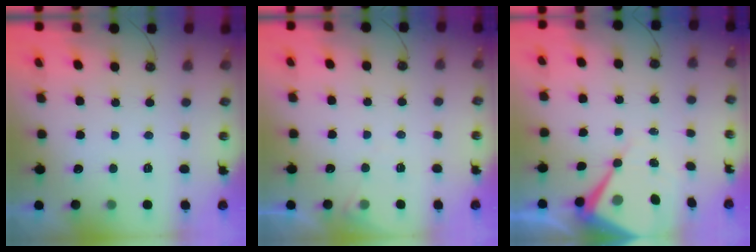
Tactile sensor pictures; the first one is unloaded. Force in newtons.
{"total": 4.7, "press": 4.6, "slide": 0.7}
{"total": 10.2, "press": 10.2, "slide": 1.0}